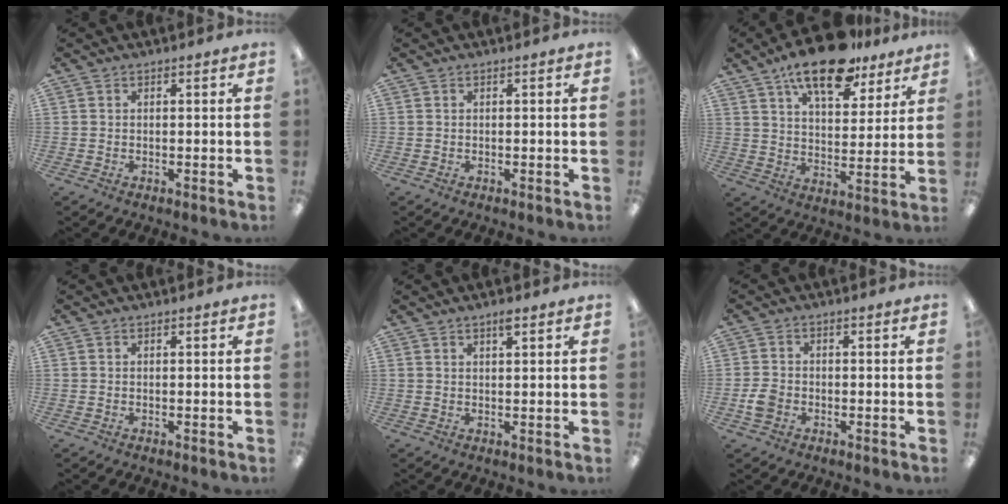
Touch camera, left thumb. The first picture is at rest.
{"total": 0.0}
{"total": 16.2, "force": [11.7, 6.5, 9.1], "torque": [-0.145, -0.057, 0.200]}
{"total": 0.0}
{"total": 2.3, "force": [1.7, 0.5, 1.4], "torque": [-0.023, -0.002, 0.029]}
{"total": 3.8, "force": [-1.3, 3.0, 2.0], "torque": [-0.031, 0.004, -0.025]}